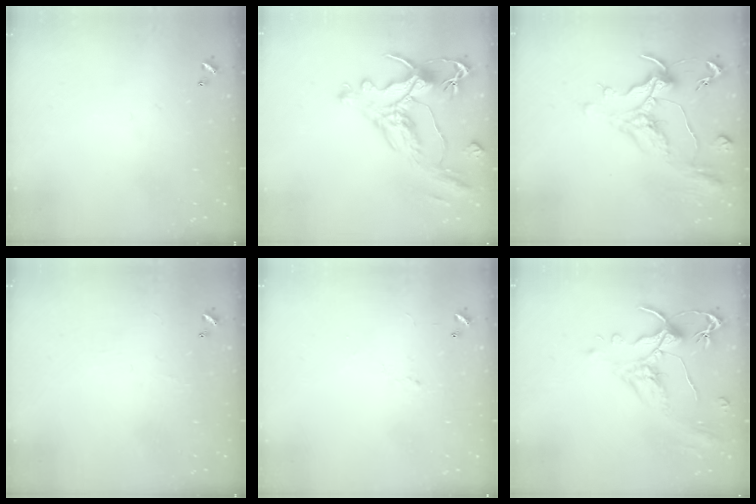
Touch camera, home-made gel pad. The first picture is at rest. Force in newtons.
{"total": 1.6, "press": 1.0, "slide": 1.3}
{"total": 1.6, "press": 1.5, "slide": 0.6}
{"total": 0.5, "press": 0.3, "slide": 0.4}
{"total": 0.7, "press": 0.4, "slide": 0.6}
{"total": 1.5, "press": 1.0, "slide": 1.1}